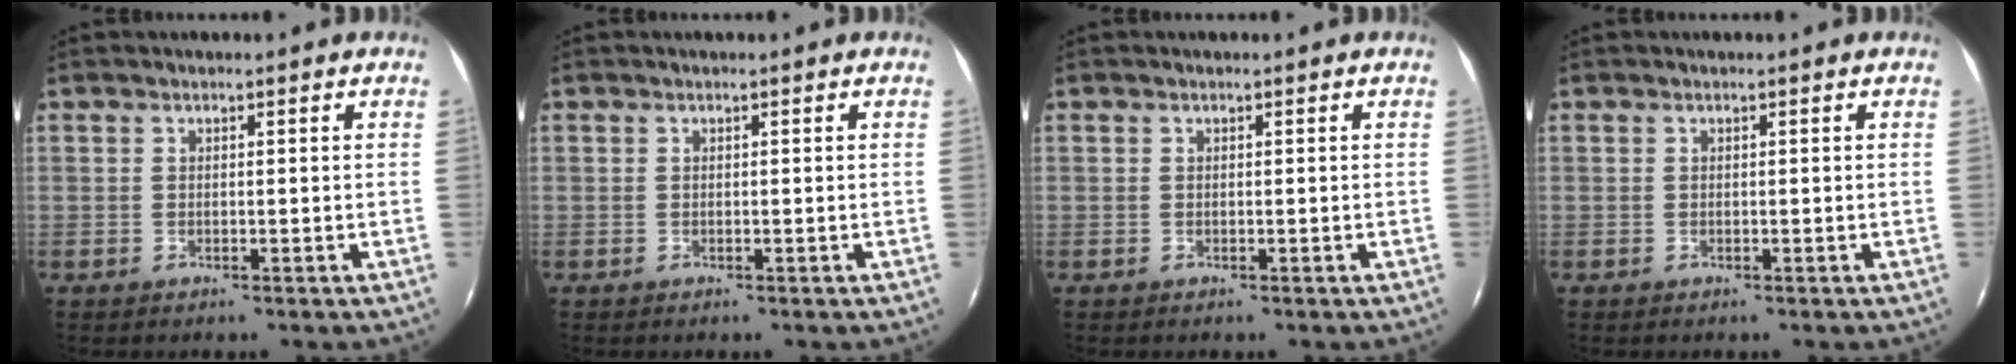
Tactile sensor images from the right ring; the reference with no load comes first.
{"total": 0.0}
{"total": 0.0}
{"total": 0.0}